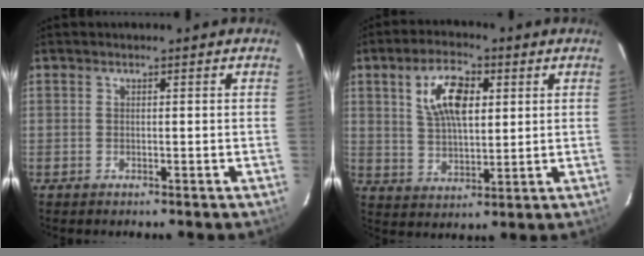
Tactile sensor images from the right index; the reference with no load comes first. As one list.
[{"total": 10.1, "force": [3.4, 4.9, 8.2], "torque": [-0.158, 0.016, 0.066]}]